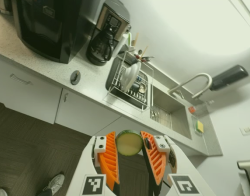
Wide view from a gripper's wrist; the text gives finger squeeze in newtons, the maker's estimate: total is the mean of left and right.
{"total": 10.6, "left": 10.5, "right": 10.6}